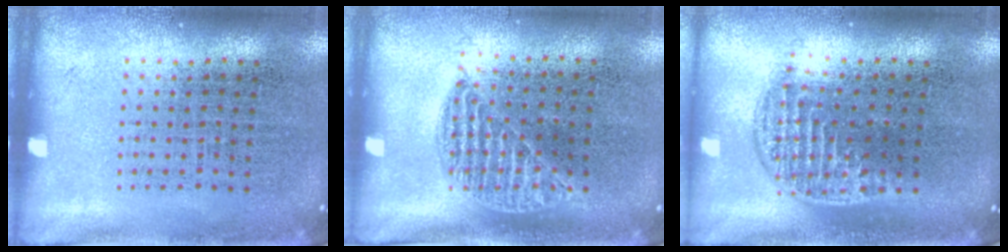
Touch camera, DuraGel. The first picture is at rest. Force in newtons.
{"total": 0.9, "press": 0.8, "slide": 0.4}
{"total": 1.2, "press": 1.0, "slide": 0.7}